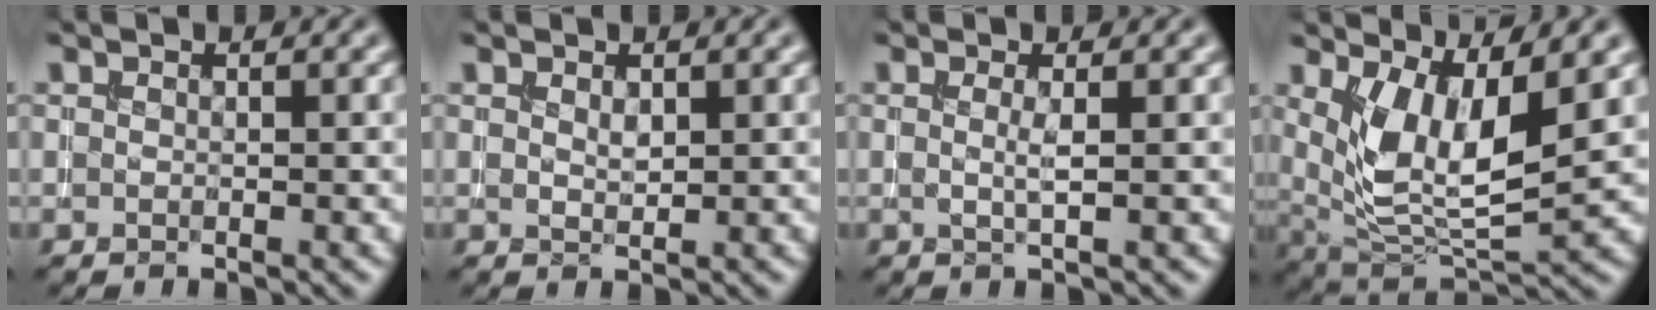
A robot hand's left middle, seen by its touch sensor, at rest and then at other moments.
{"total": 0.9, "force": [0.5, 0.5, 0.6], "torque": [-0.015, -0.003, 0.012]}
{"total": 1.3, "force": [0.1, 0.2, 1.3], "torque": [-0.026, -0.002, -0.001]}
{"total": 7.2, "force": [2.2, 2.9, 6.1], "torque": [-0.129, -0.021, 0.049]}